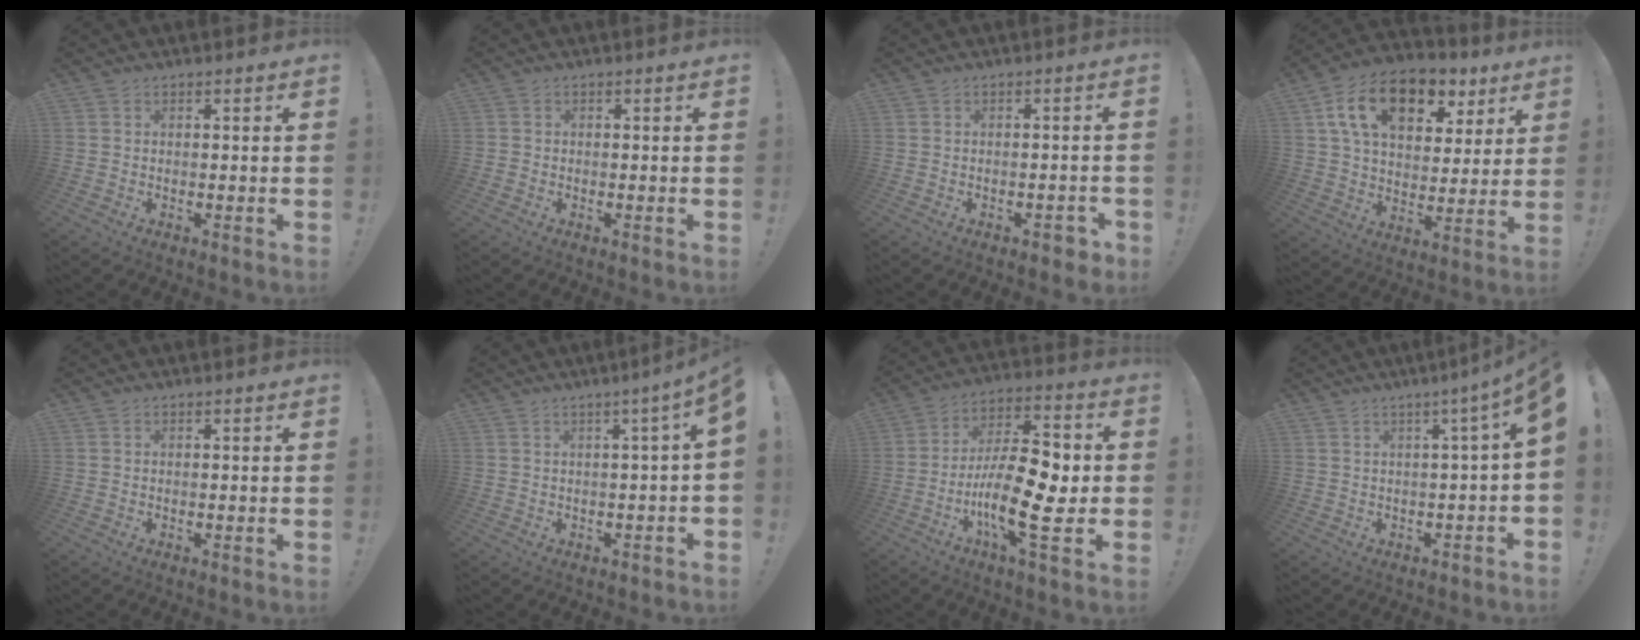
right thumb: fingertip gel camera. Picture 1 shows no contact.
{"total": 0.9, "force": [-0.3, 0.8, 0.1], "torque": [-0.005, 0.006, -0.005]}
{"total": 3.3, "force": [-1.7, 1.6, 2.3], "torque": [-0.027, 0.014, -0.028]}
{"total": 17.9, "force": [8.9, 10.8, 11.1], "torque": [-0.184, -0.032, 0.160]}
{"total": 0.0}
{"total": 4.3, "force": [0.8, -0.6, 4.2], "torque": [-0.064, -0.012, 0.012]}
{"total": 20.6, "force": [-4.8, 7.6, 18.6], "torque": [-0.344, 0.026, -0.076]}
{"total": 5.3, "force": [1.0, -0.5, 5.2], "torque": [-0.075, -0.022, 0.014]}